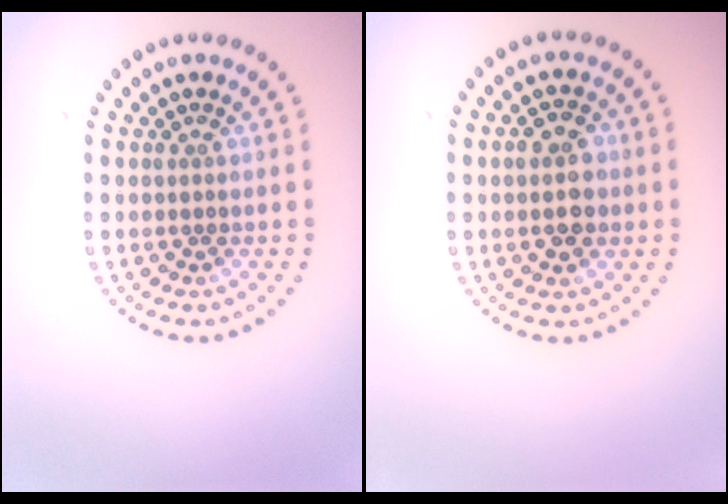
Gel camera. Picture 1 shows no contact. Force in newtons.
{"total": 3.7, "press": 3.7, "slide": 0.2}